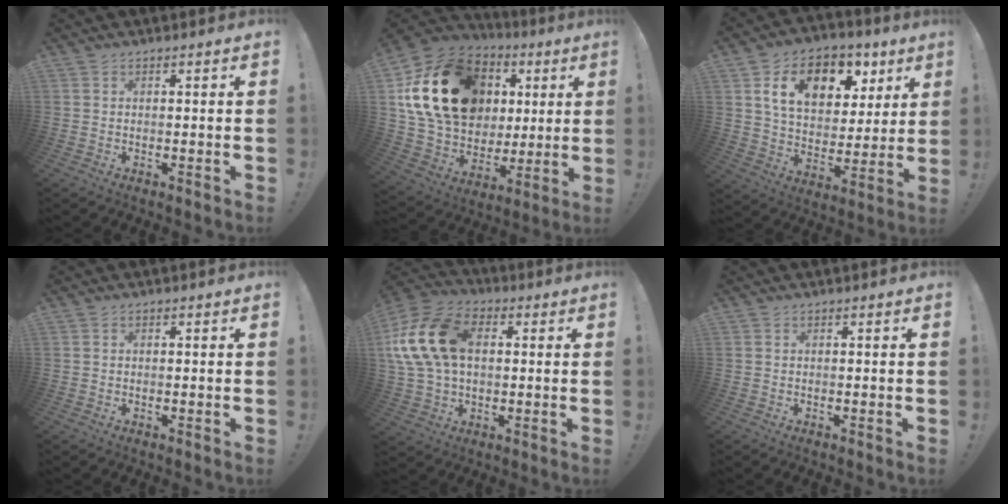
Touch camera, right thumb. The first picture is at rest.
{"total": 24.7, "force": [7.7, 18.3, 14.7], "torque": [-0.258, -0.021, 0.178]}
{"total": 16.3, "force": [7.7, 10.8, 9.5], "torque": [-0.141, -0.033, 0.138]}
{"total": 0.0}
{"total": 19.8, "force": [3.3, 13.8, 13.9], "torque": [-0.251, 0.014, 0.068]}
{"total": 0.0}